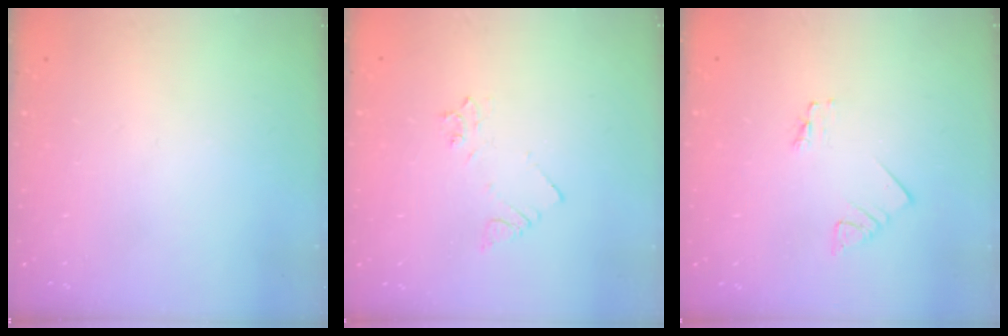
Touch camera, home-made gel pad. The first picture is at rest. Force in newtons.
{"total": 2.5, "press": 2.4, "slide": 0.4}
{"total": 2.7, "press": 2.7, "slide": 0.3}